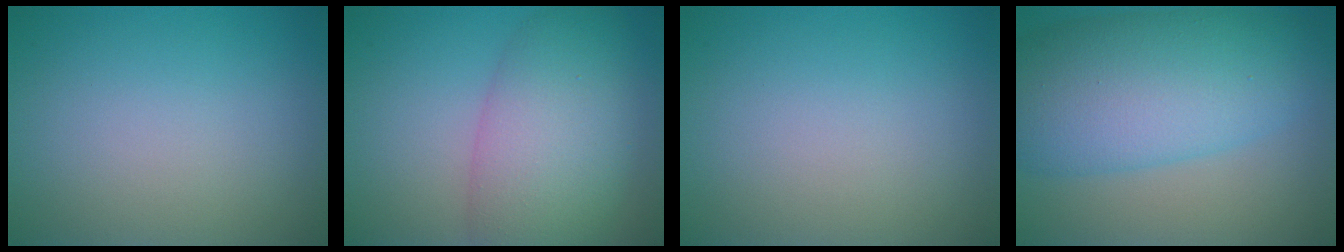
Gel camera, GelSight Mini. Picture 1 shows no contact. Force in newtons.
{"total": 8.0, "press": 7.9, "slide": 0.5}
{"total": 0.0}
{"total": 10.4, "press": 10.4, "slide": 0.4}